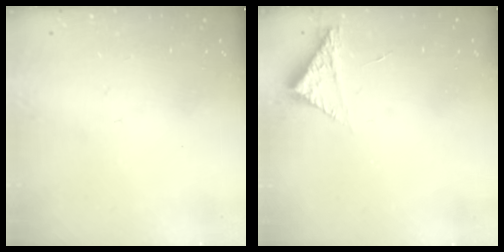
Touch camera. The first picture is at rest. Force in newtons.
{"total": 4.3, "press": 4.3, "slide": 0.3}